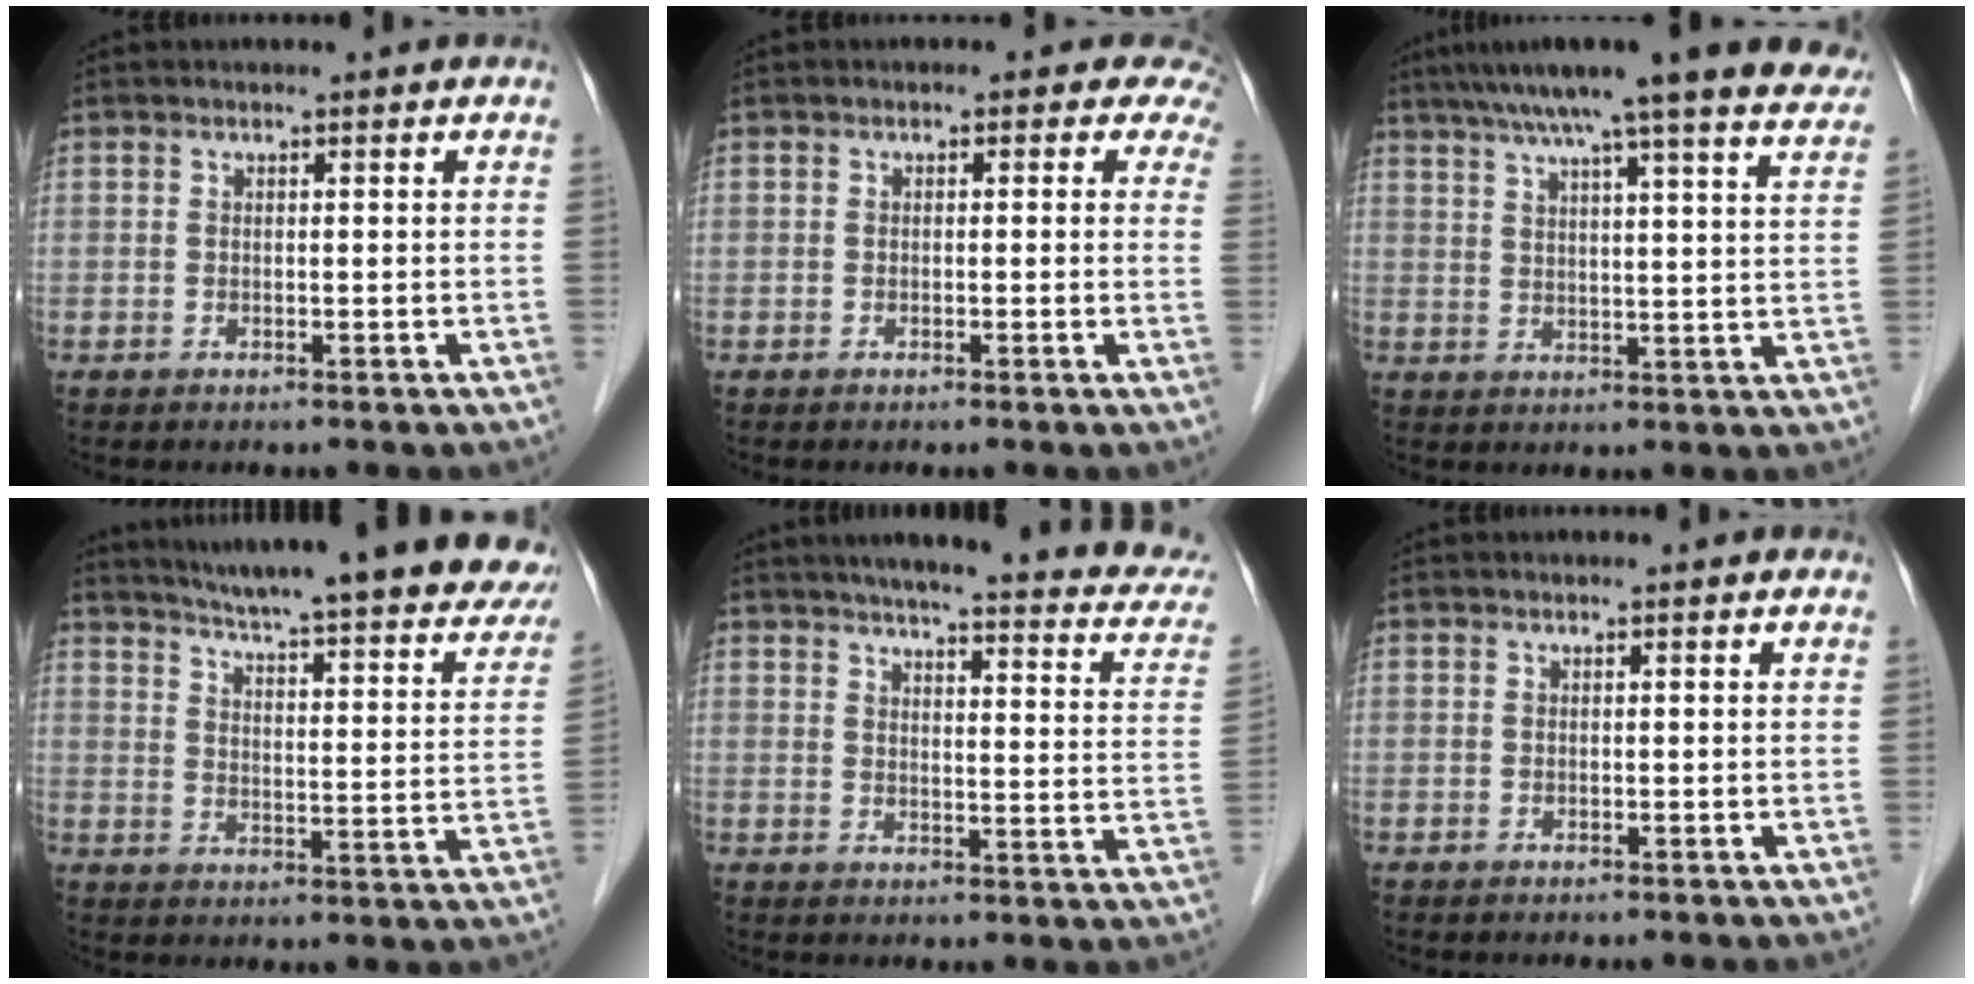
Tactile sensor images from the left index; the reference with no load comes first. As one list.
[{"total": 2.8, "force": [1.6, 2.0, 1.1], "torque": [0.008, -0.005, -0.010]}, {"total": 23.1, "force": [19.4, 0.8, 12.5], "torque": [-0.192, 0.000, 0.242]}, {"total": 29.6, "force": [26.4, 3.4, 12.8], "torque": [-0.185, -0.069, 0.317]}, {"total": 22.7, "force": [19.0, 3.0, 12.0], "torque": [-0.148, -0.014, 0.212]}, {"total": 0.0}]